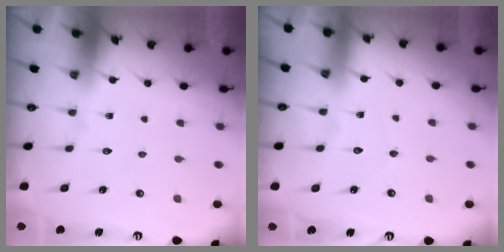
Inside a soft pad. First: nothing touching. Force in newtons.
{"total": 2.9, "press": 2.9, "slide": 0.4}